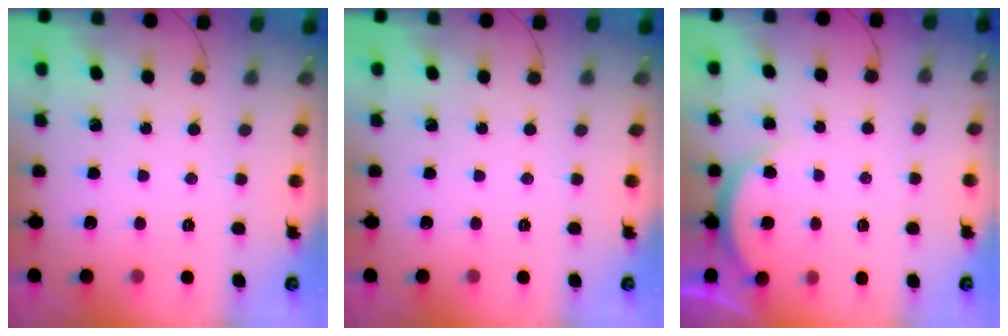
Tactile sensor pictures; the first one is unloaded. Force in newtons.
{"total": 0.0}
{"total": 3.3, "press": 3.3, "slide": 0.6}